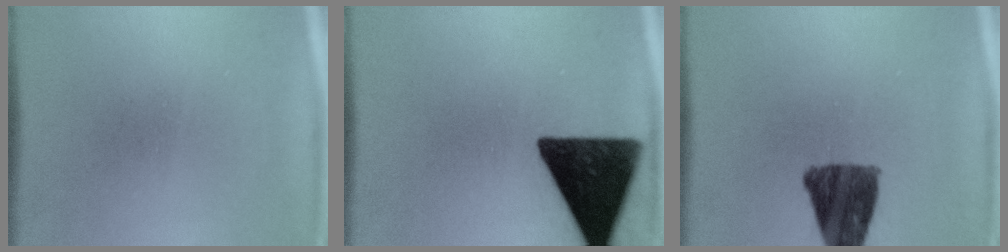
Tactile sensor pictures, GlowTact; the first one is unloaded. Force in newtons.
{"total": 16.6}
{"total": 10.9}